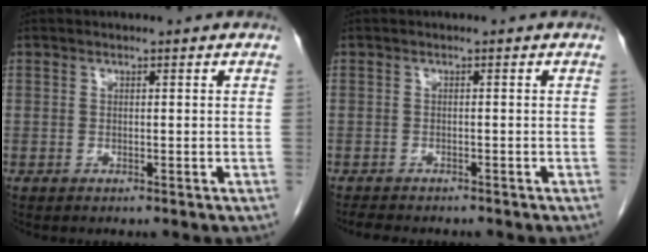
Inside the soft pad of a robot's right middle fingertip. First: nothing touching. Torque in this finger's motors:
{"motor_torque": [0.05, -0.03, 0.00, 0.00]}